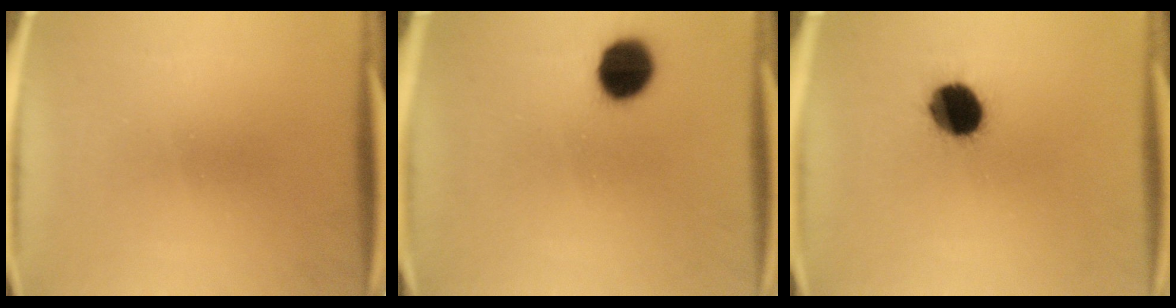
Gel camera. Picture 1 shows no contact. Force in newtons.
{"total": 9.5}
{"total": 11.6}